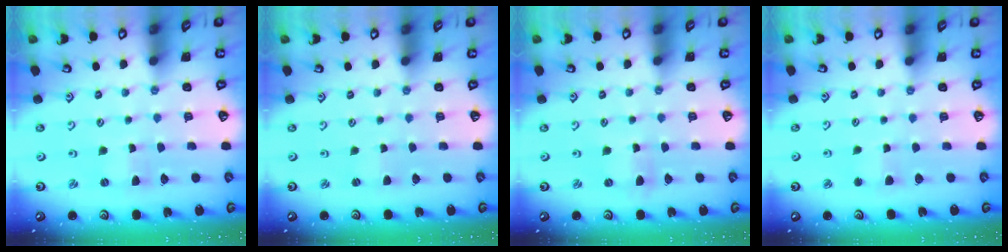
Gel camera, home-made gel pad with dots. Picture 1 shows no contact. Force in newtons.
{"total": 0.6, "press": 0.6, "slide": 0.1}
{"total": 0.8, "press": 0.8, "slide": 0.1}
{"total": 2.9, "press": 2.9, "slide": 0.3}